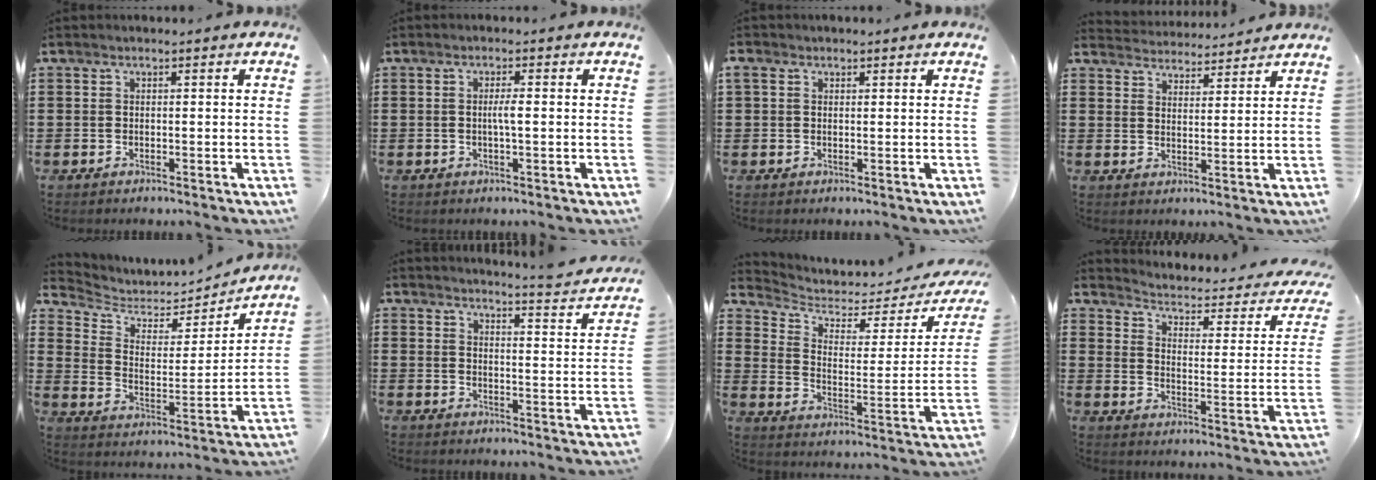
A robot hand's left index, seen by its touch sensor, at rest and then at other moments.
{"total": 2.2, "force": [0.1, 0.0, 2.2], "torque": [-0.042, -0.005, 0.001]}
{"total": 1.4, "force": [0.7, 1.0, 0.8], "torque": [-0.021, 0.005, 0.013]}
{"total": 4.0, "force": [4.0, 0.1, -0.2], "torque": [-0.019, -0.029, 0.069]}
{"total": 4.7, "force": [4.2, 2.0, 0.9], "torque": [-0.046, -0.029, 0.070]}
{"total": 4.1, "force": [3.8, -1.0, 0.8], "torque": [-0.026, -0.039, 0.062]}
{"total": 3.9, "force": [3.3, 1.5, 1.4], "torque": [-0.051, -0.028, 0.055]}
{"total": 1.8, "force": [1.4, 0.2, 1.2], "torque": [-0.039, -0.028, 0.012]}